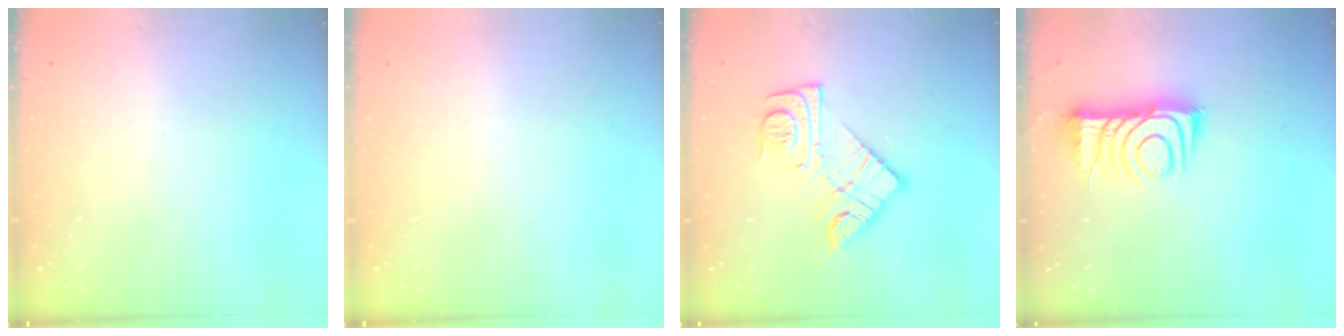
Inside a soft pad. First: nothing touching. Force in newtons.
{"total": 1.7, "press": 1.7, "slide": 0.1}
{"total": 13.8, "press": 13.7, "slide": 0.8}
{"total": 9.7, "press": 9.7, "slide": 0.9}